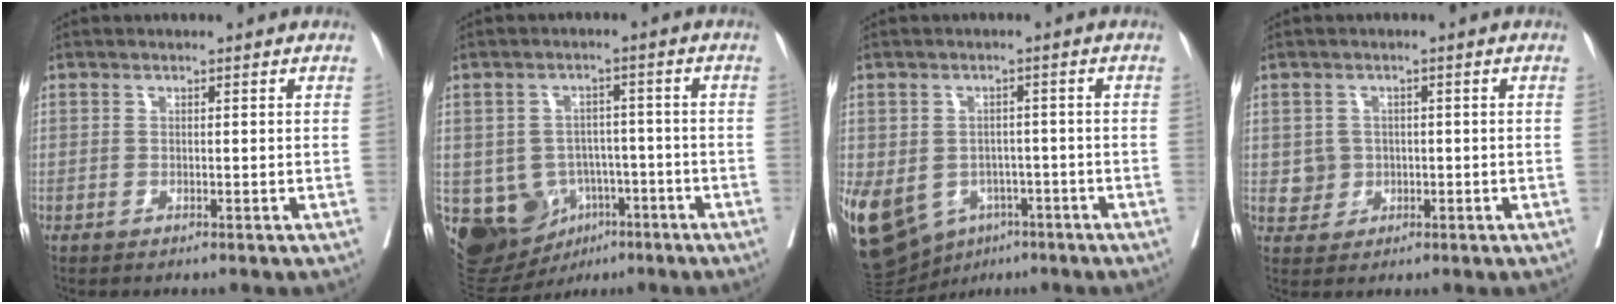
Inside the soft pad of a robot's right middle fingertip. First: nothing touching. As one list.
[{"total": 10.9, "force": [-4.3, 8.9, 4.5], "torque": [-0.078, 0.022, -0.052]}, {"total": 19.7, "force": [-8.4, 15.0, 9.8], "torque": [-0.273, -0.009, -0.113]}, {"total": 3.0, "force": [-0.1, 3.0, 0.4], "torque": [0.003, 0.005, 0.004]}]